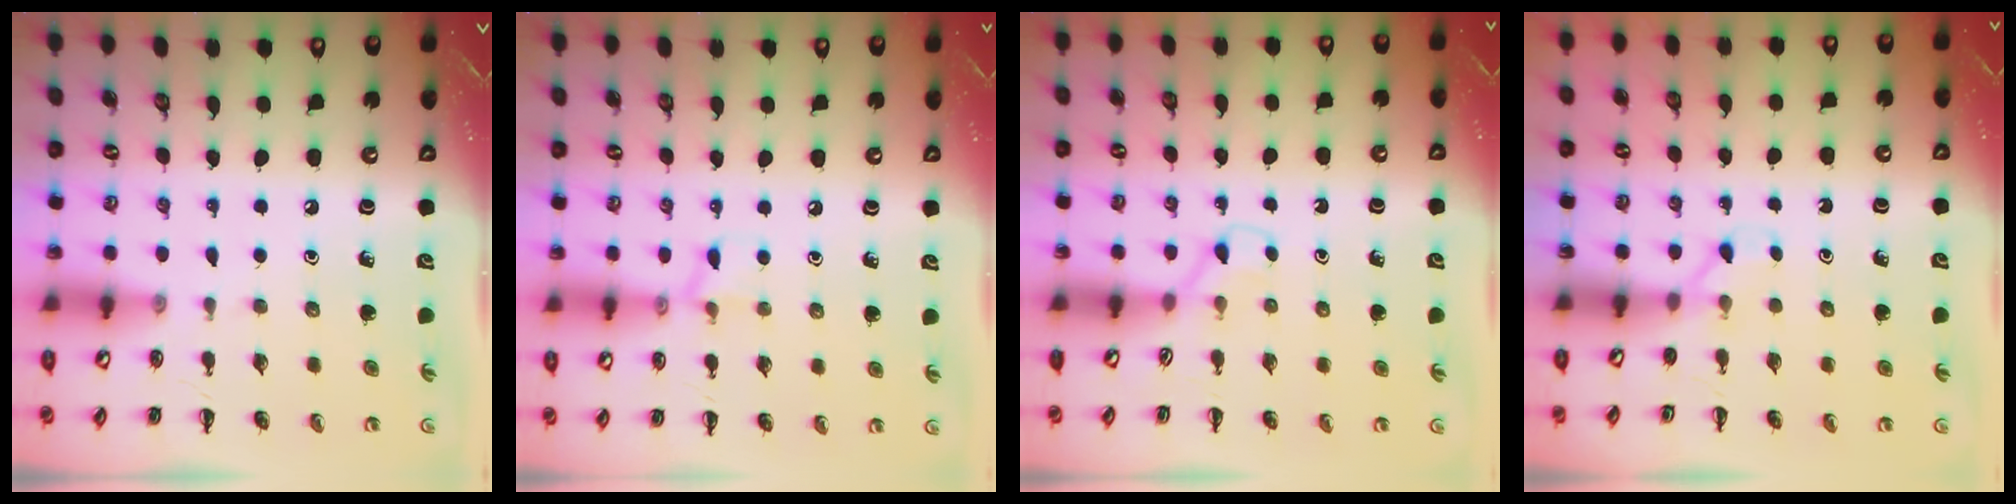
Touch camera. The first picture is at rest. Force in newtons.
{"total": 6.3, "press": 6.0, "slide": 1.8}
{"total": 2.9, "press": 2.7, "slide": 1.0}
{"total": 2.4, "press": 2.3, "slide": 0.7}